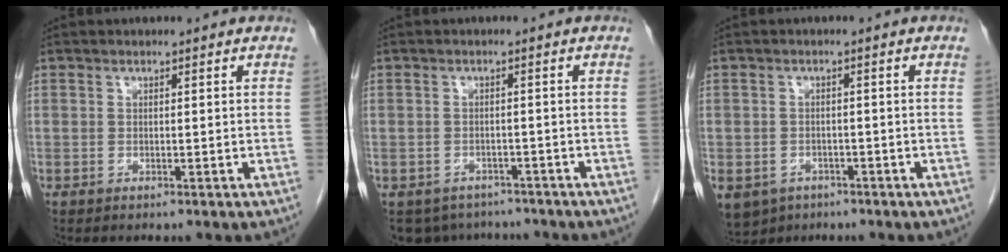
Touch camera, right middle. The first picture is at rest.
{"total": 7.1, "force": [-6.0, 3.7, 0.7], "torque": [-0.007, 0.004, -0.075]}
{"total": 9.5, "force": [-5.1, 7.4, 3.1], "torque": [-0.086, -0.004, -0.070]}